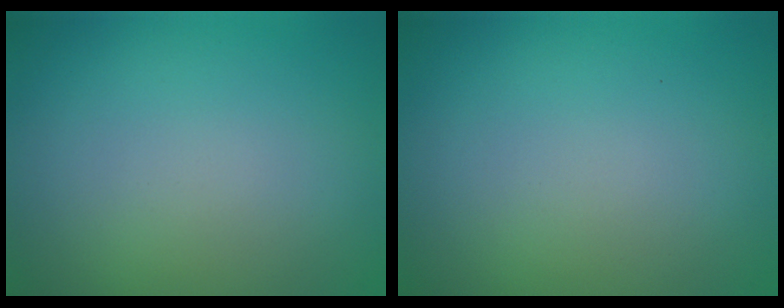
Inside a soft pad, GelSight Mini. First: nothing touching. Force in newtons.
{"total": 0.0}